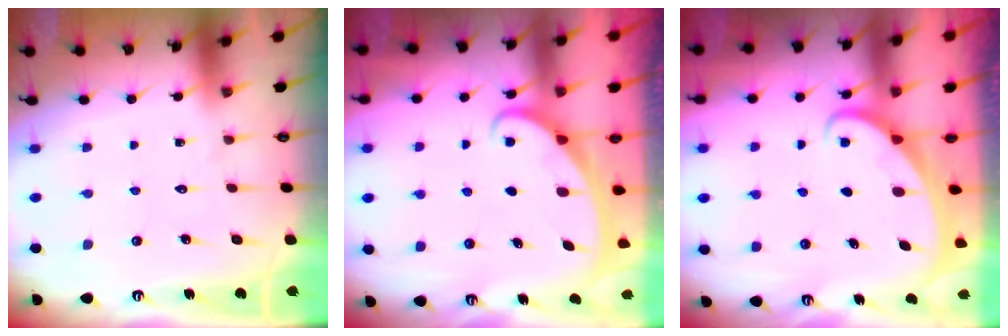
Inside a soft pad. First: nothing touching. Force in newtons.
{"total": 2.2, "press": 2.2, "slide": 0.4}
{"total": 1.7, "press": 1.7, "slide": 0.2}